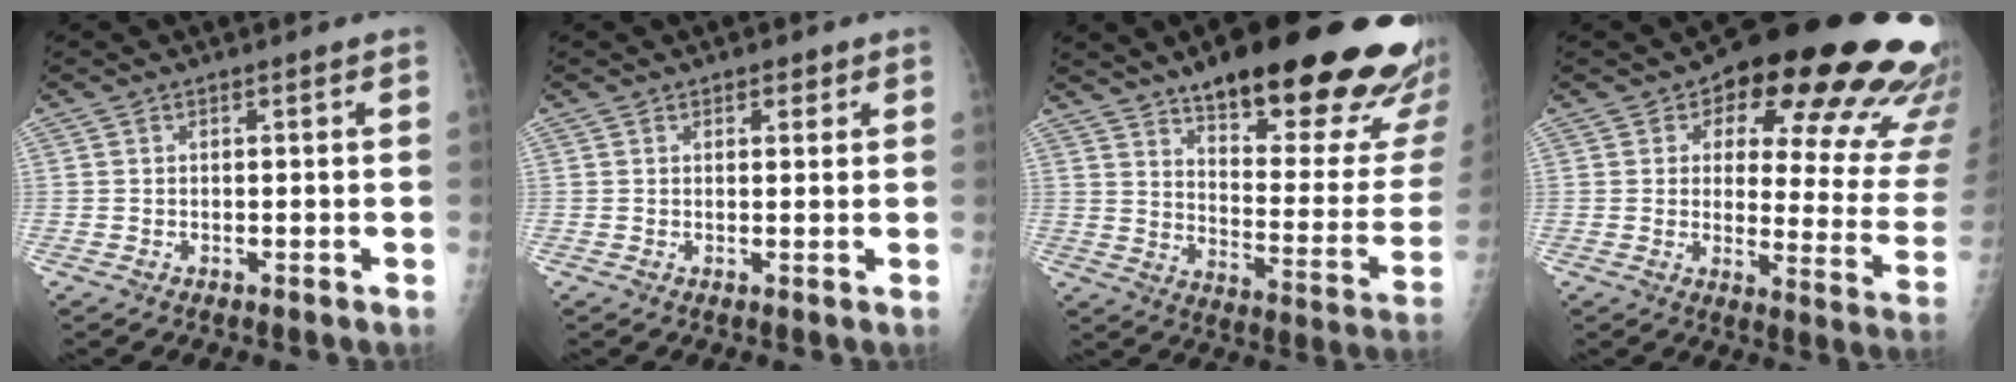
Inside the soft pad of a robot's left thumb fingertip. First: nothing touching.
{"total": 1.7, "force": [1.1, 1.0, 0.8], "torque": [0.003, -0.004, 0.011]}
{"total": 31.9, "force": [21.1, 8.7, 22.2], "torque": [-0.233, -0.083, 0.293]}
{"total": 25.1, "force": [14.5, 10.7, 17.4], "torque": [-0.173, -0.060, 0.176]}